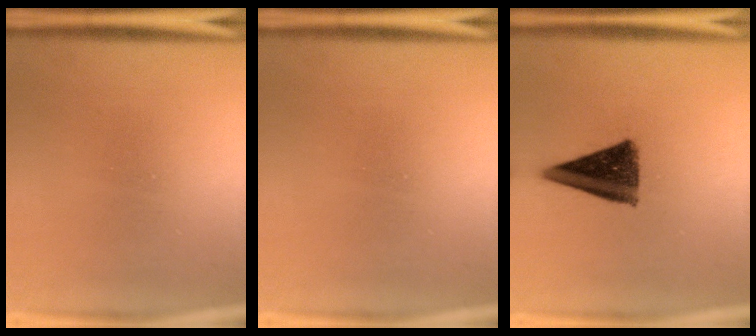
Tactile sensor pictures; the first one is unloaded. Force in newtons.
{"total": 0.0}
{"total": 10.4}